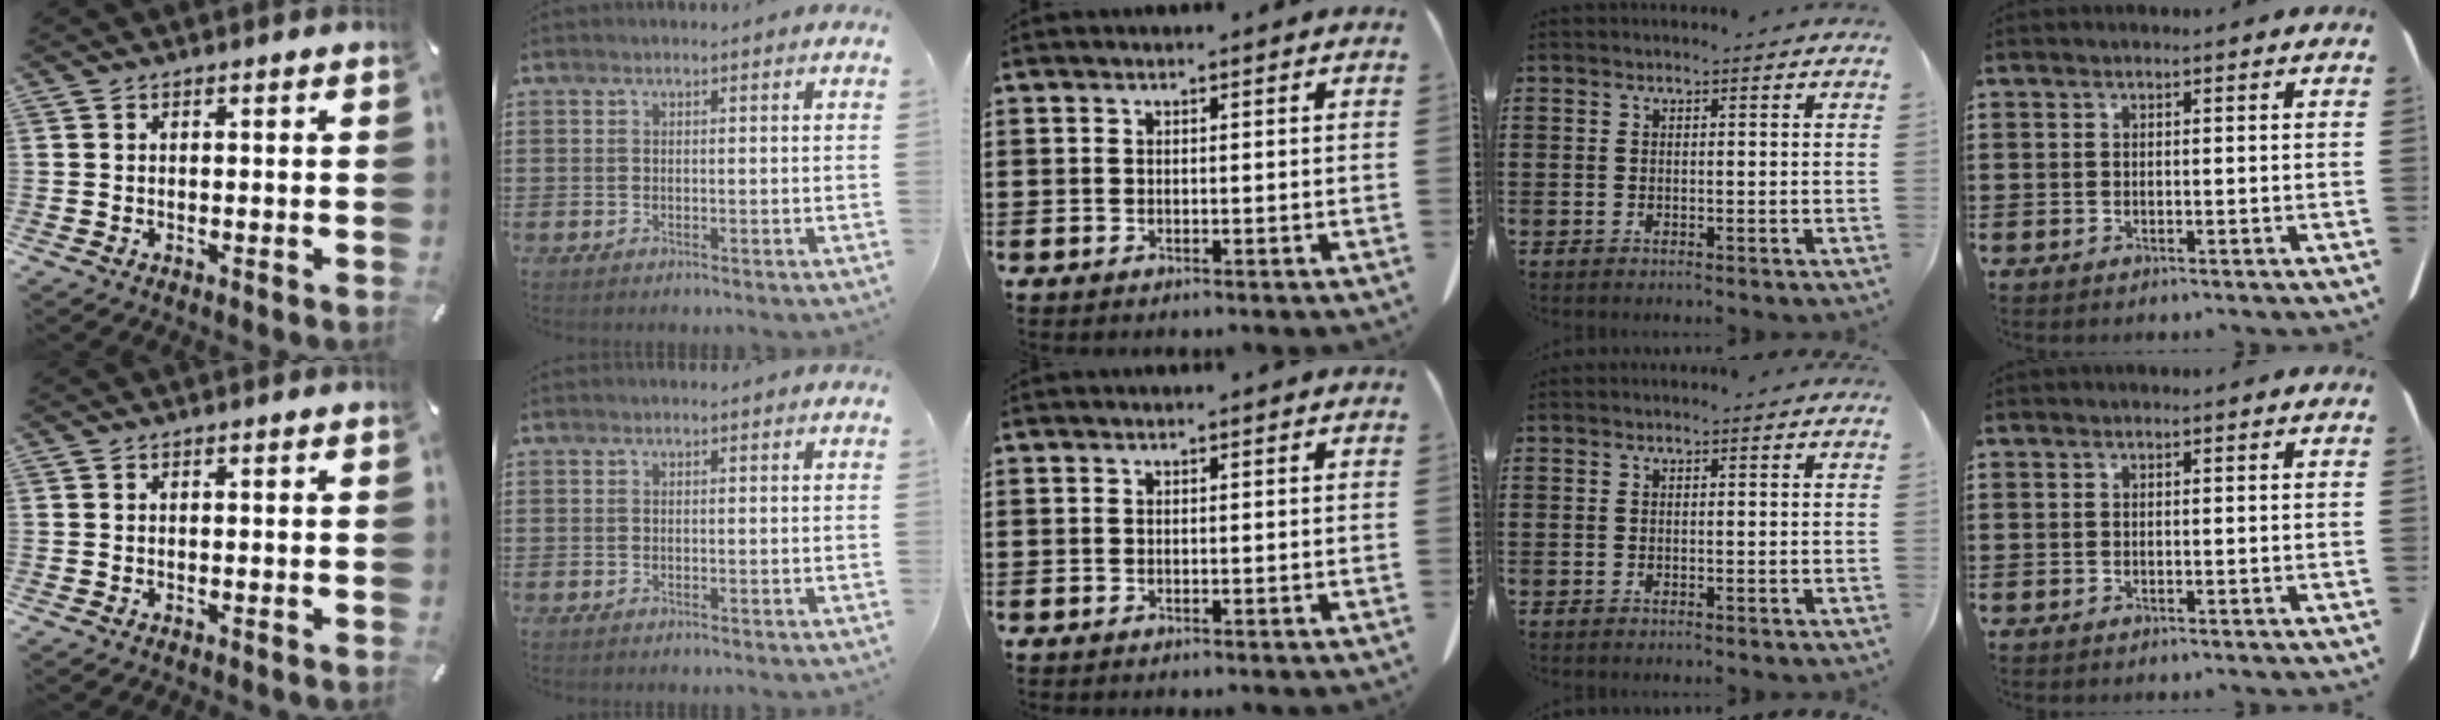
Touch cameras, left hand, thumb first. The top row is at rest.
{}